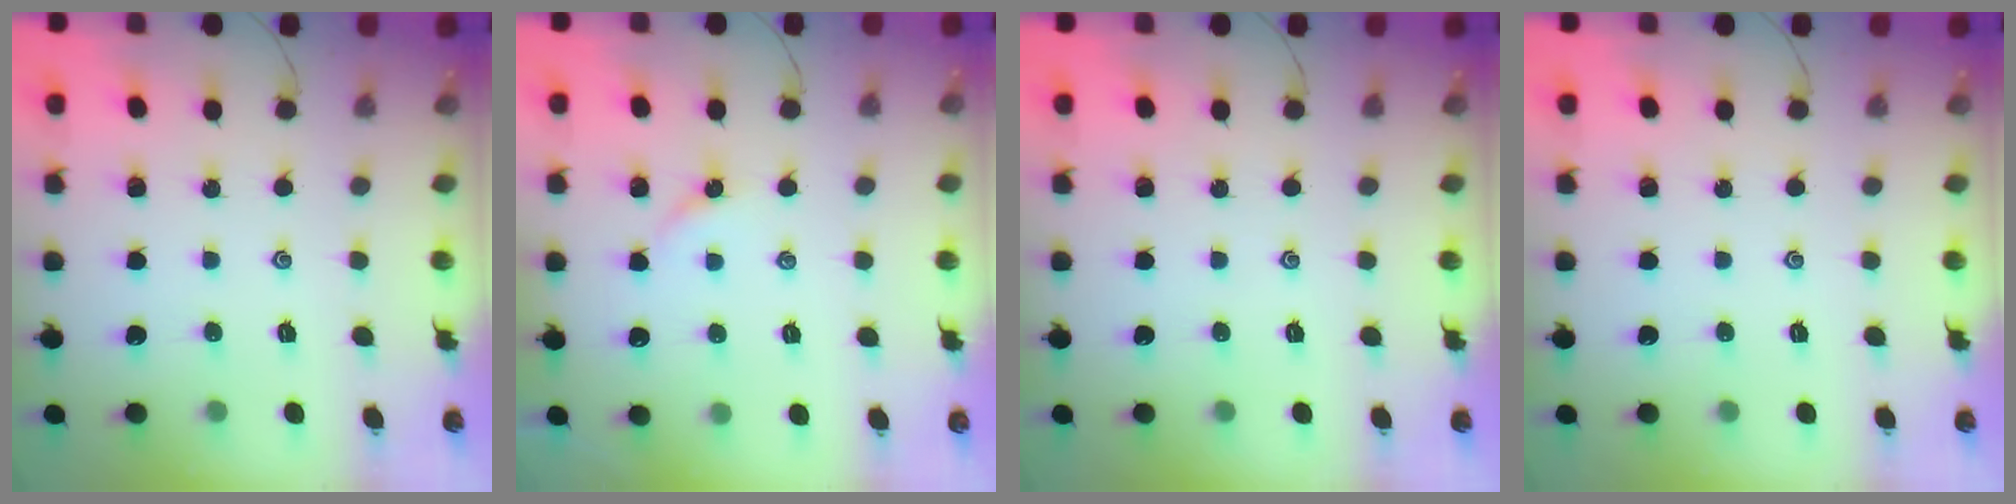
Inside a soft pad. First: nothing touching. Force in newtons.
{"total": 3.5, "press": 3.4, "slide": 0.4}
{"total": 0.0}
{"total": 0.0}